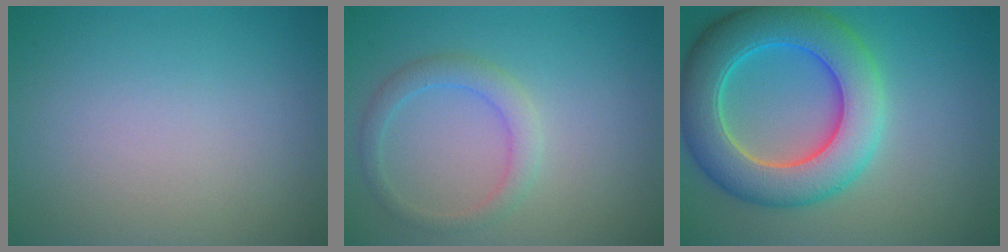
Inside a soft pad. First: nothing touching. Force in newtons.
{"total": 2.3, "press": 2.3, "slide": 0.2}
{"total": 9.2, "press": 9.2, "slide": 0.2}